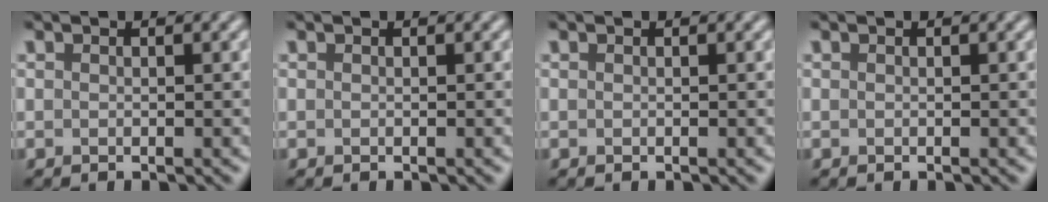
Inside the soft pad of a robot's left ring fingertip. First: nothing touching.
{"total": 0.0}
{"total": 0.0}
{"total": 0.0}